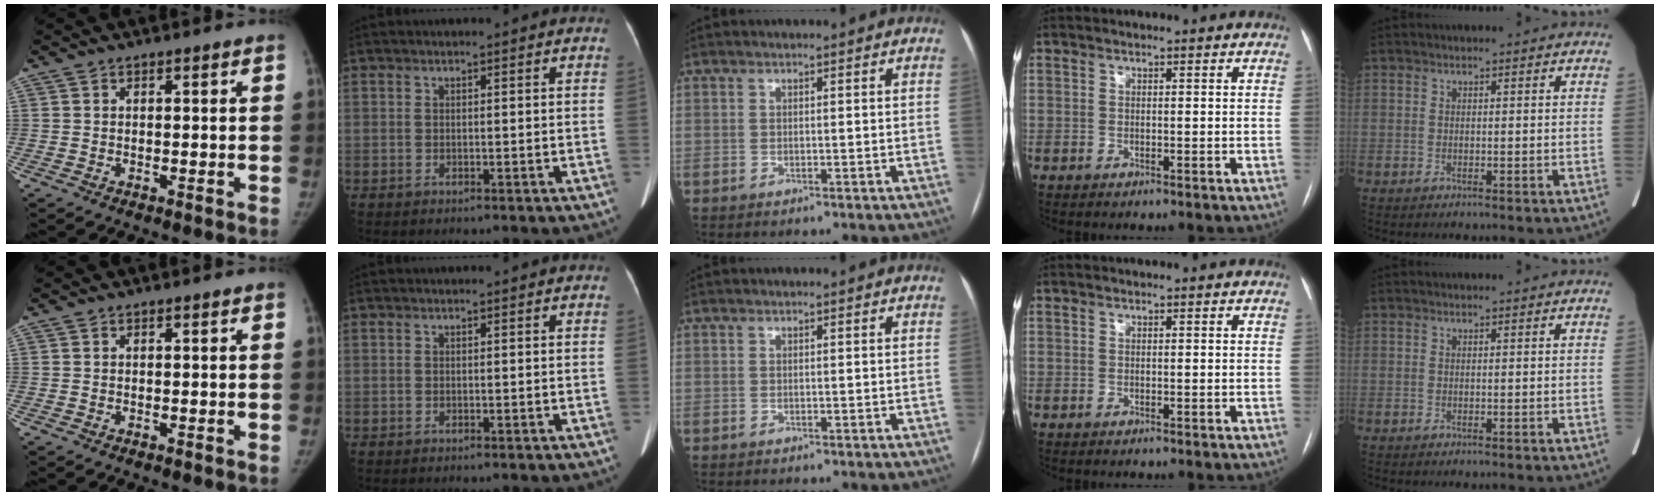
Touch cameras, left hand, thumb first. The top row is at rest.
{}